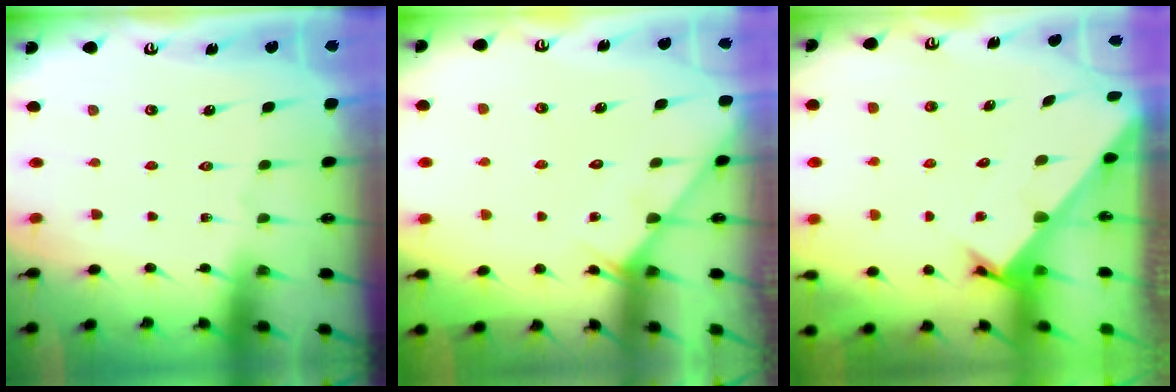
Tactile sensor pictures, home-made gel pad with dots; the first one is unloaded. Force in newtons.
{"total": 4.4, "press": 4.3, "slide": 0.3}
{"total": 2.4, "press": 2.4, "slide": 0.2}